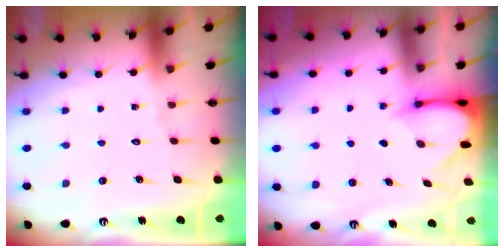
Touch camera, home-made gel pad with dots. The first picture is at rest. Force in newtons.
{"total": 3.3, "press": 3.3, "slide": 0.3}